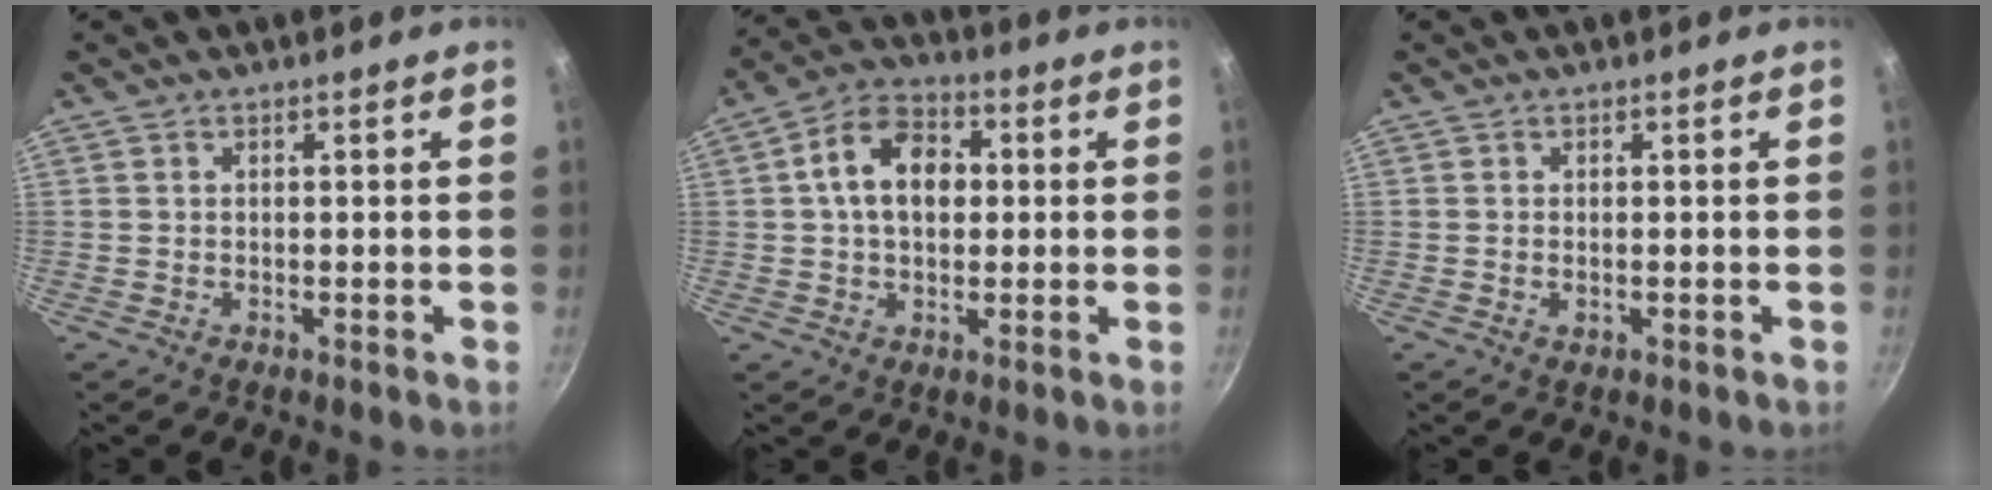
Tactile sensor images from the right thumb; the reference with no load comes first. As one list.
[{"total": 11.5, "force": [1.5, 7.9, 8.2], "torque": [-0.109, 0.022, 0.009]}, {"total": 1.0, "force": [-0.2, 0.6, 0.8], "torque": [-0.013, 0.000, -0.003]}]